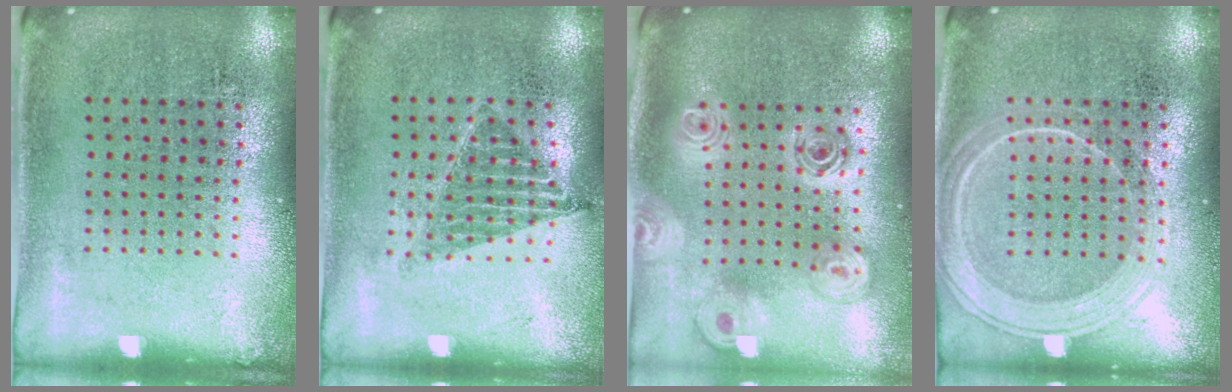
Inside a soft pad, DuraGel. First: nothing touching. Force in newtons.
{"total": 0.9, "press": 0.8, "slide": 0.4}
{"total": 2.3, "press": 1.8, "slide": 1.4}
{"total": 2.8, "press": 2.8, "slide": 0.5}